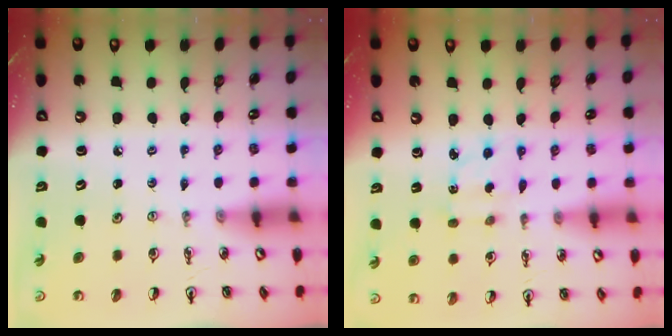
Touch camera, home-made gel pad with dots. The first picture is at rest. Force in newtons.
{"total": 2.2, "press": 2.2, "slide": 0.4}